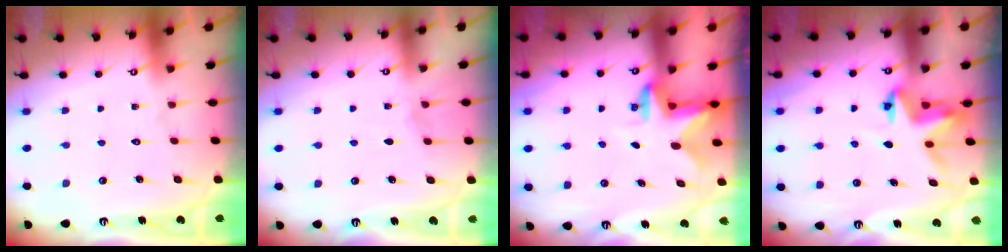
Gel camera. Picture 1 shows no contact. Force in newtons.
{"total": 2.2, "press": 2.2, "slide": 0.3}
{"total": 2.7, "press": 2.6, "slide": 0.5}
{"total": 4.6, "press": 4.6, "slide": 0.2}